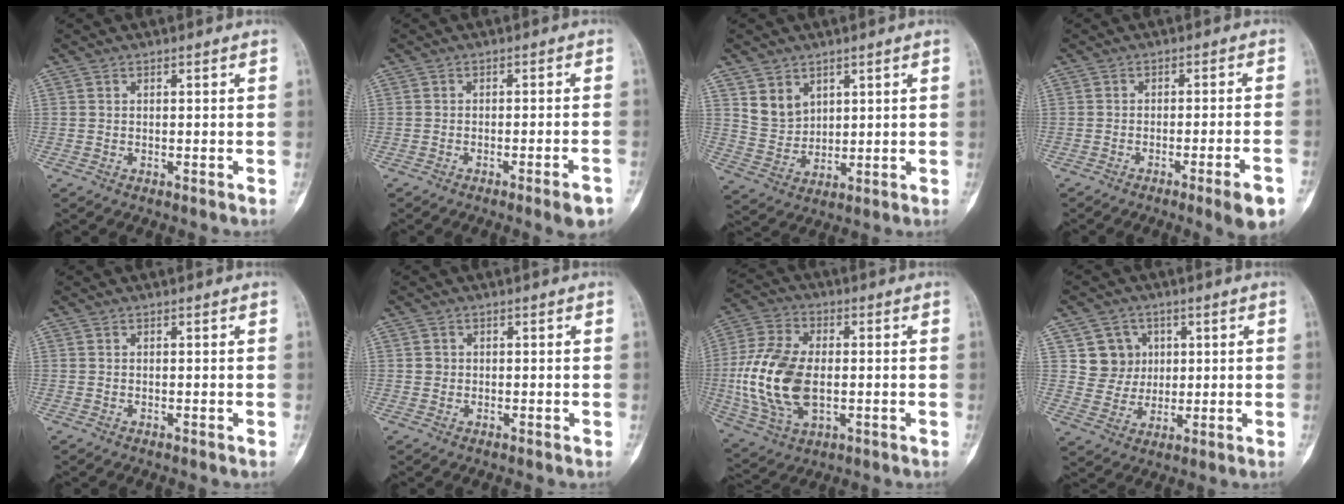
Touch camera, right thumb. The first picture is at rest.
{"total": 4.6, "force": [-2.8, 0.4, 3.6], "torque": [-0.050, 0.010, -0.039]}
{"total": 6.2, "force": [3.3, 4.7, 2.3], "torque": [-0.022, -0.026, 0.076]}
{"total": 7.1, "force": [-3.9, 0.4, 5.9], "torque": [-0.082, 0.009, -0.053]}
{"total": 0.0}
{"total": 1.1, "force": [0.1, 1.1, 0.2], "torque": [0.002, 0.003, 0.001]}
{"total": 17.2, "force": [-1.2, 10.1, 13.9], "torque": [-0.290, 0.001, -0.017]}
{"total": 7.3, "force": [2.2, 6.8, 1.3], "torque": [0.013, -0.004, 0.041]}